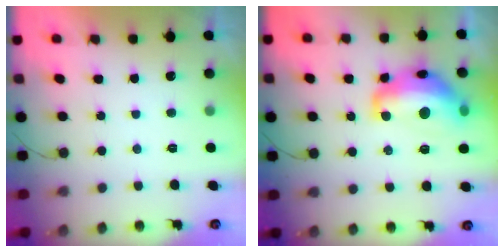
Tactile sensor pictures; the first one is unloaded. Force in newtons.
{"total": 16.2, "press": 16.2, "slide": 1.0}